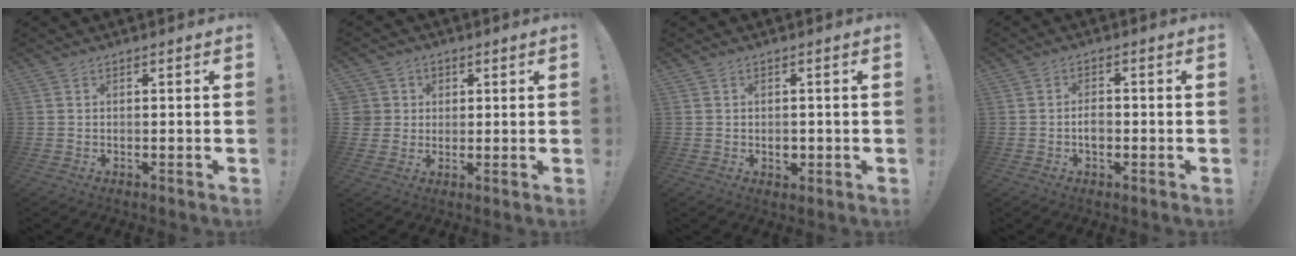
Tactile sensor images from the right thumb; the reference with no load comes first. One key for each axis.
{"total": 5.4, "fx": 1.3, "fy": 5.2, "fz": 0.8, "tx": -0.010, "ty": -0.005, "tz": 0.026}
{"total": 2.7, "fx": -0.4, "fy": 2.3, "fz": 1.4, "tx": -0.012, "ty": -0.001, "tz": -0.009}
{"total": 3.4, "fx": -1.3, "fy": 2.1, "fz": 2.3, "tx": -0.030, "ty": 0.004, "tz": -0.026}